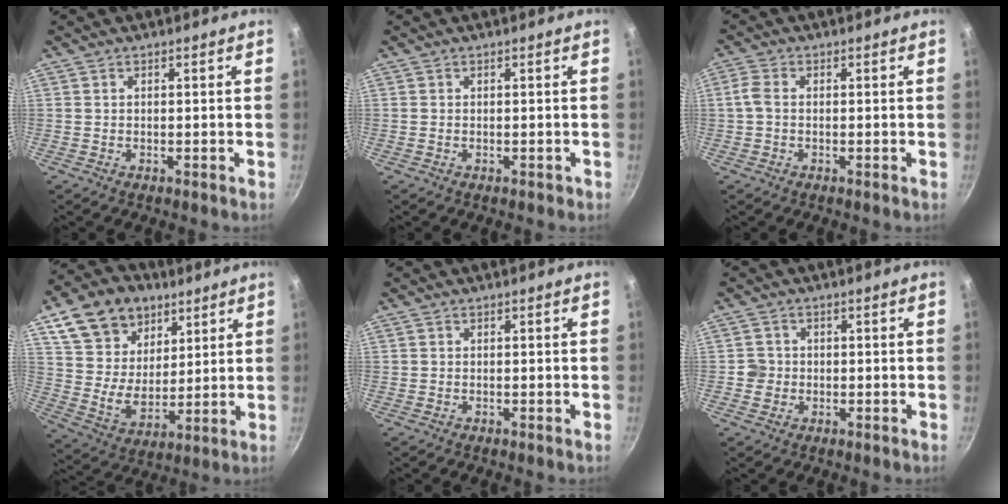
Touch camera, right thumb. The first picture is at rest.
{"total": 0.5, "force": [-0.1, 0.5, 0.2], "torque": [0.002, 0.000, -0.001]}
{"total": 2.9, "force": [-0.2, 2.0, 2.1], "torque": [-0.051, 0.008, -0.011]}
{"total": 18.6, "force": [9.4, 13.2, 9.2], "torque": [-0.141, -0.026, 0.173]}
{"total": 0.0}
{"total": 2.7, "force": [-0.4, 2.7, 0.5], "torque": [0.006, 0.009, -0.008]}